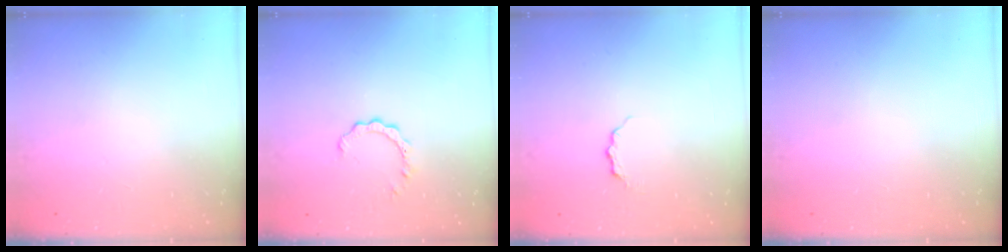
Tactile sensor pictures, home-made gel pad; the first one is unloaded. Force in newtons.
{"total": 2.4, "press": 2.3, "slide": 0.3}
{"total": 4.0, "press": 3.9, "slide": 0.4}
{"total": 0.0}